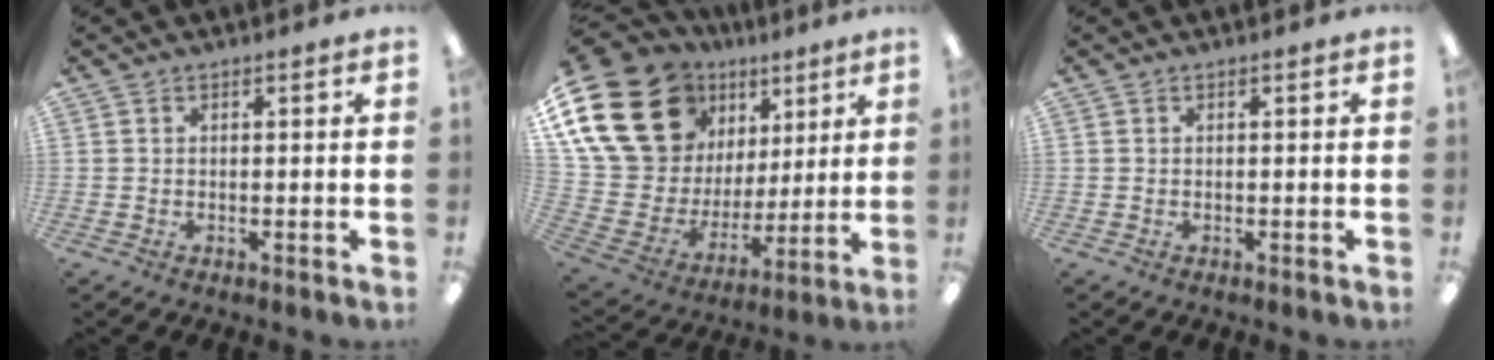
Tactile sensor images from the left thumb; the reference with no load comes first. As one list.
[{"total": 24.1, "force": [12.9, 16.4, 12.0], "torque": [-0.252, -0.075, 0.259]}, {"total": 0.0}]